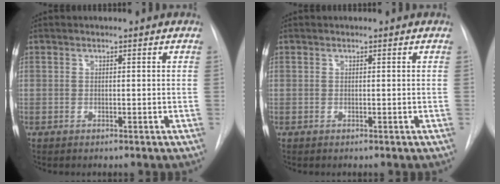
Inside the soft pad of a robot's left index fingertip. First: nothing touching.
{"total": 0.0}